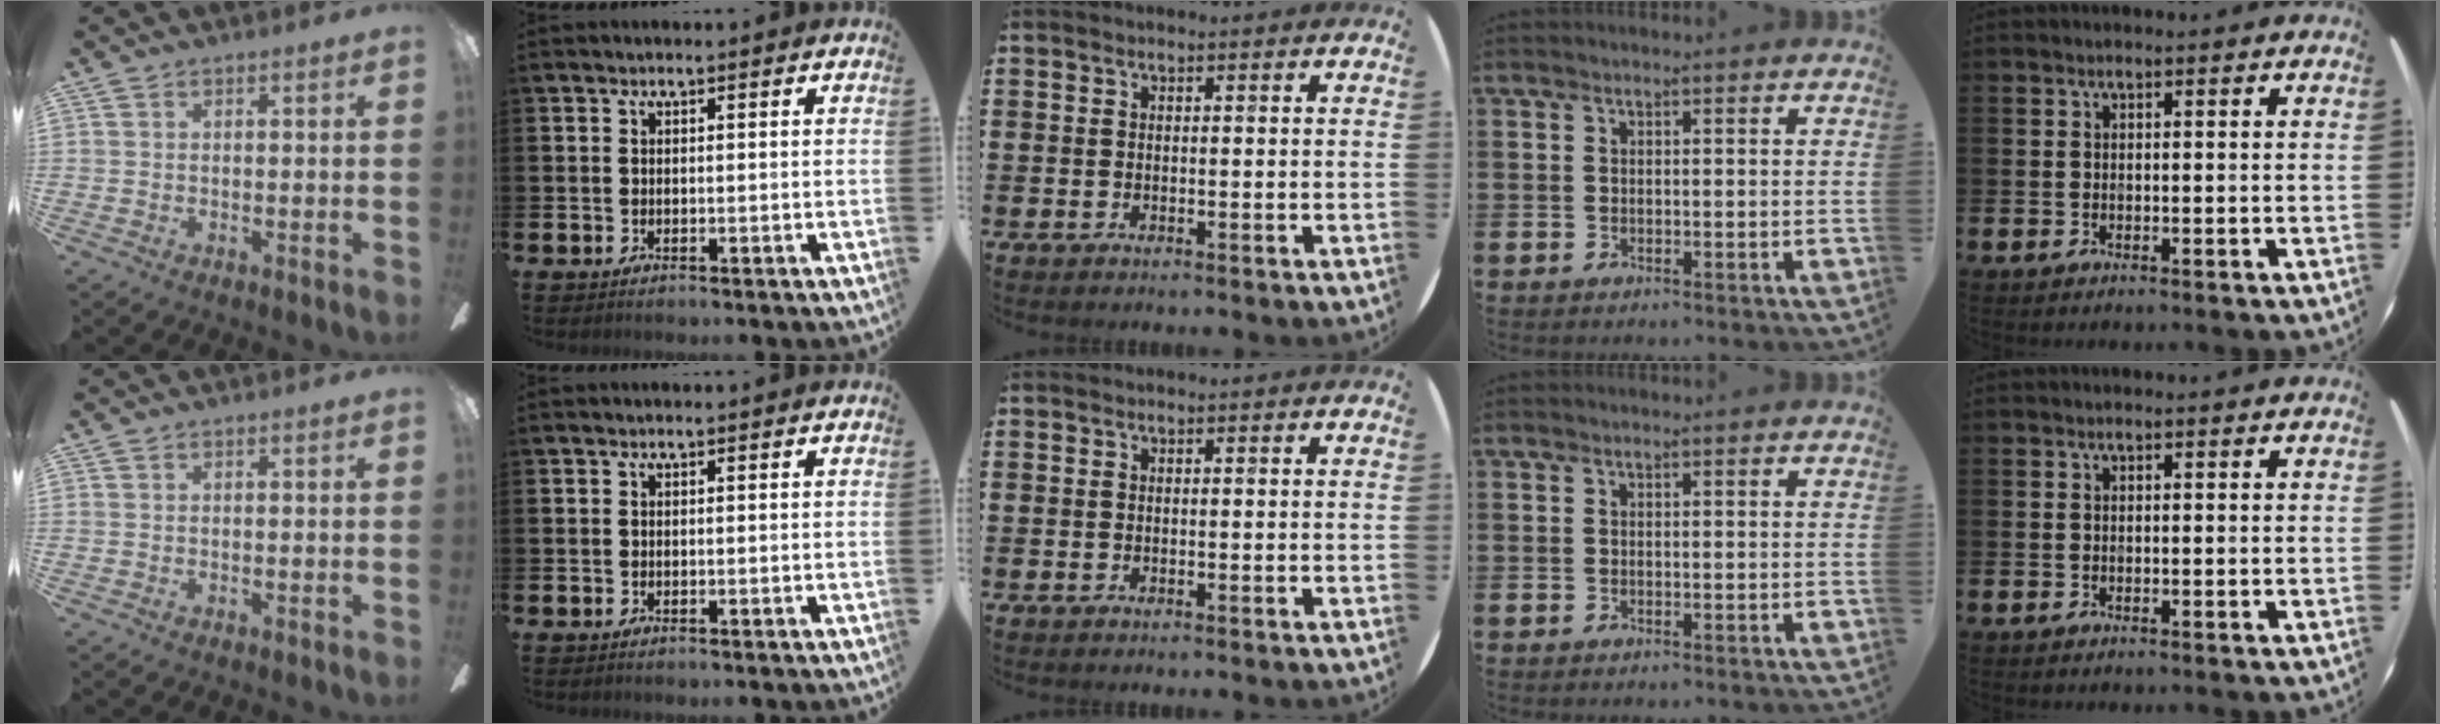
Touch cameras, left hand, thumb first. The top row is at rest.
{}